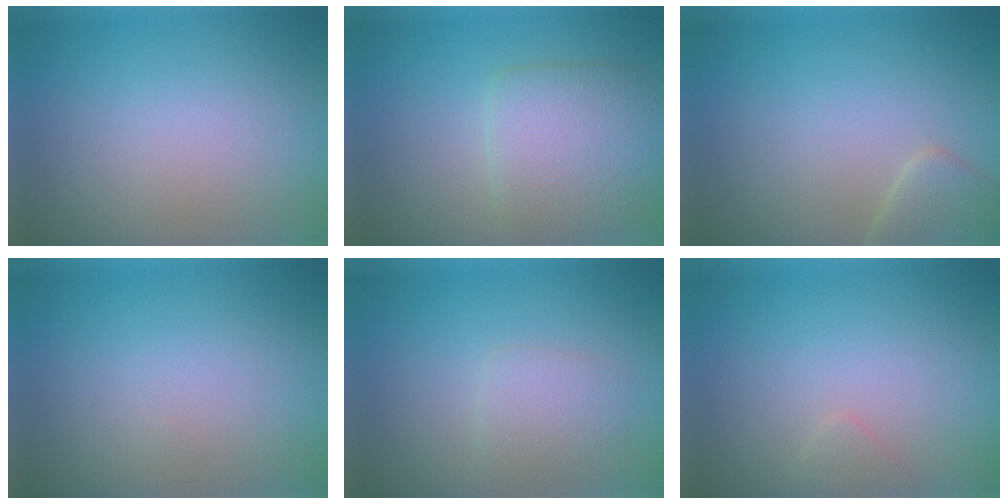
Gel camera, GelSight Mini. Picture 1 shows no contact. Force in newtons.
{"total": 4.9, "press": 4.9, "slide": 0.4}
{"total": 2.3, "press": 2.3, "slide": 0.2}
{"total": 0.0}
{"total": 1.9, "press": 1.9, "slide": 0.1}
{"total": 0.8, "press": 0.8, "slide": 0.1}